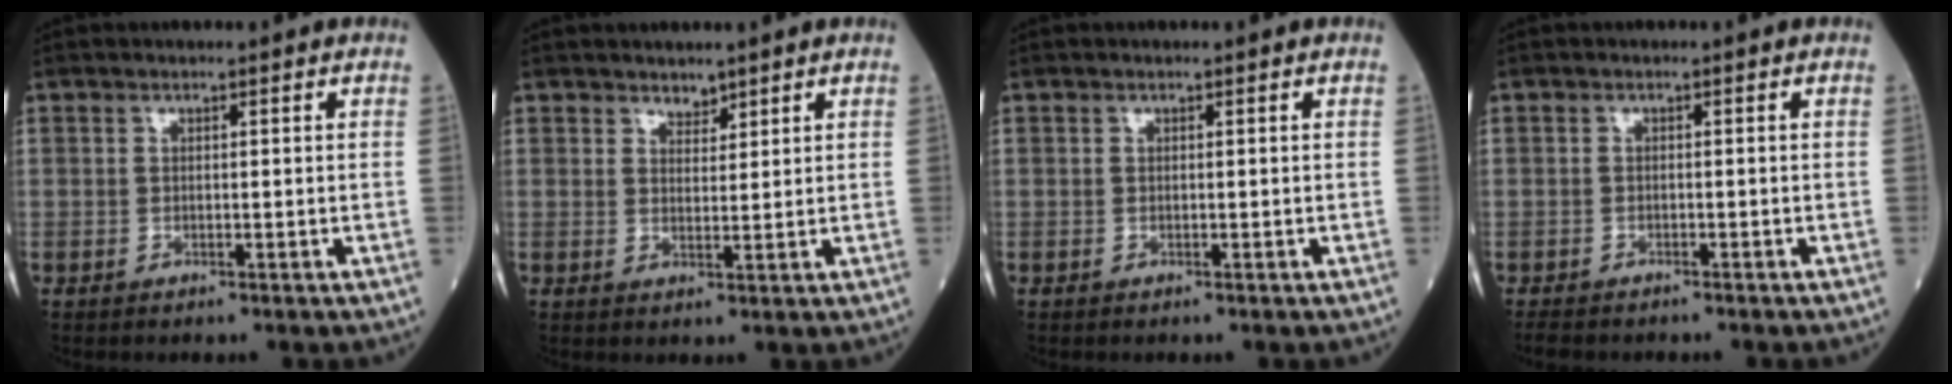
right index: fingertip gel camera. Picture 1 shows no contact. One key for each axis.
{"total": 1.9, "fx": 1.7, "fy": 0.8, "fz": 0.4, "tx": -0.002, "ty": -0.005, "tz": 0.027}
{"total": 0.0}
{"total": 2.9, "fx": -2.6, "fy": 1.0, "fz": 0.9, "tx": -0.016, "ty": -0.005, "tz": -0.038}